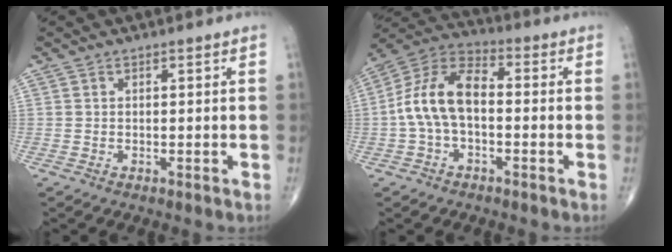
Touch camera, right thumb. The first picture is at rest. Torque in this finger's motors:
{"motor_torque": [0.16, 0.15, 0.80, -0.06, 0.26]}